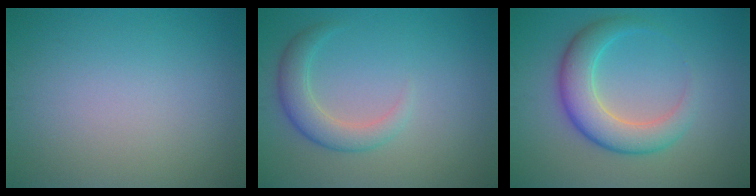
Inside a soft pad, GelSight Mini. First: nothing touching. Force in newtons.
{"total": 3.2, "press": 3.2, "slide": 0.2}
{"total": 5.4, "press": 5.4, "slide": 0.2}